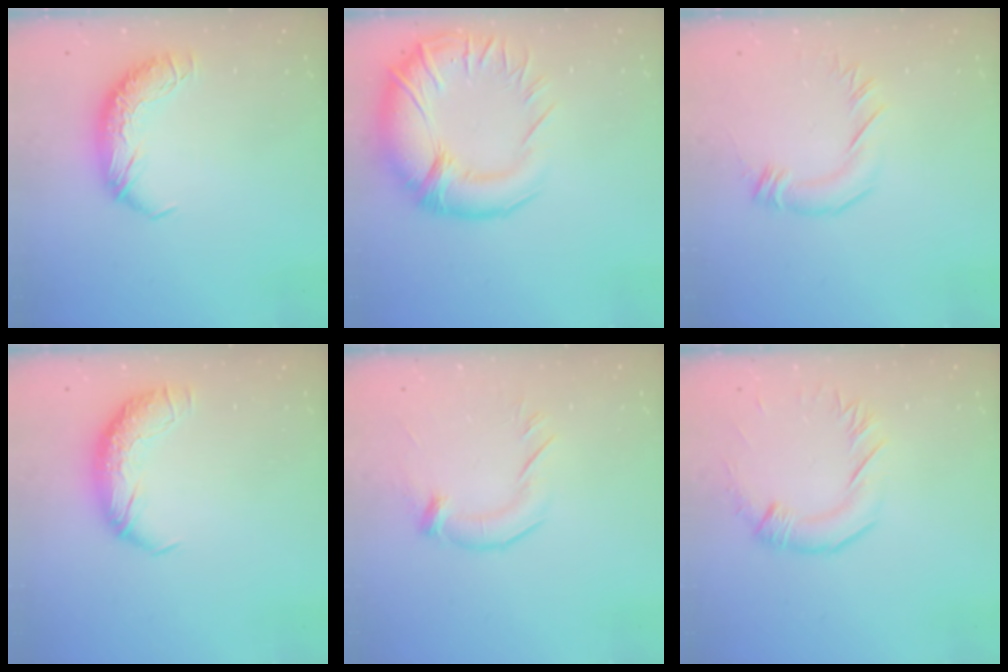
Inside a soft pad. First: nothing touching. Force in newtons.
{"total": 11.3, "press": 10.0, "slide": 5.3}
{"total": 2.5, "press": 2.4, "slide": 0.3}
{"total": 1.8, "press": 0.7, "slide": 1.6}
{"total": 1.9, "press": 1.6, "slide": 1.1}
{"total": 0.8, "press": 0.7, "slide": 0.4}